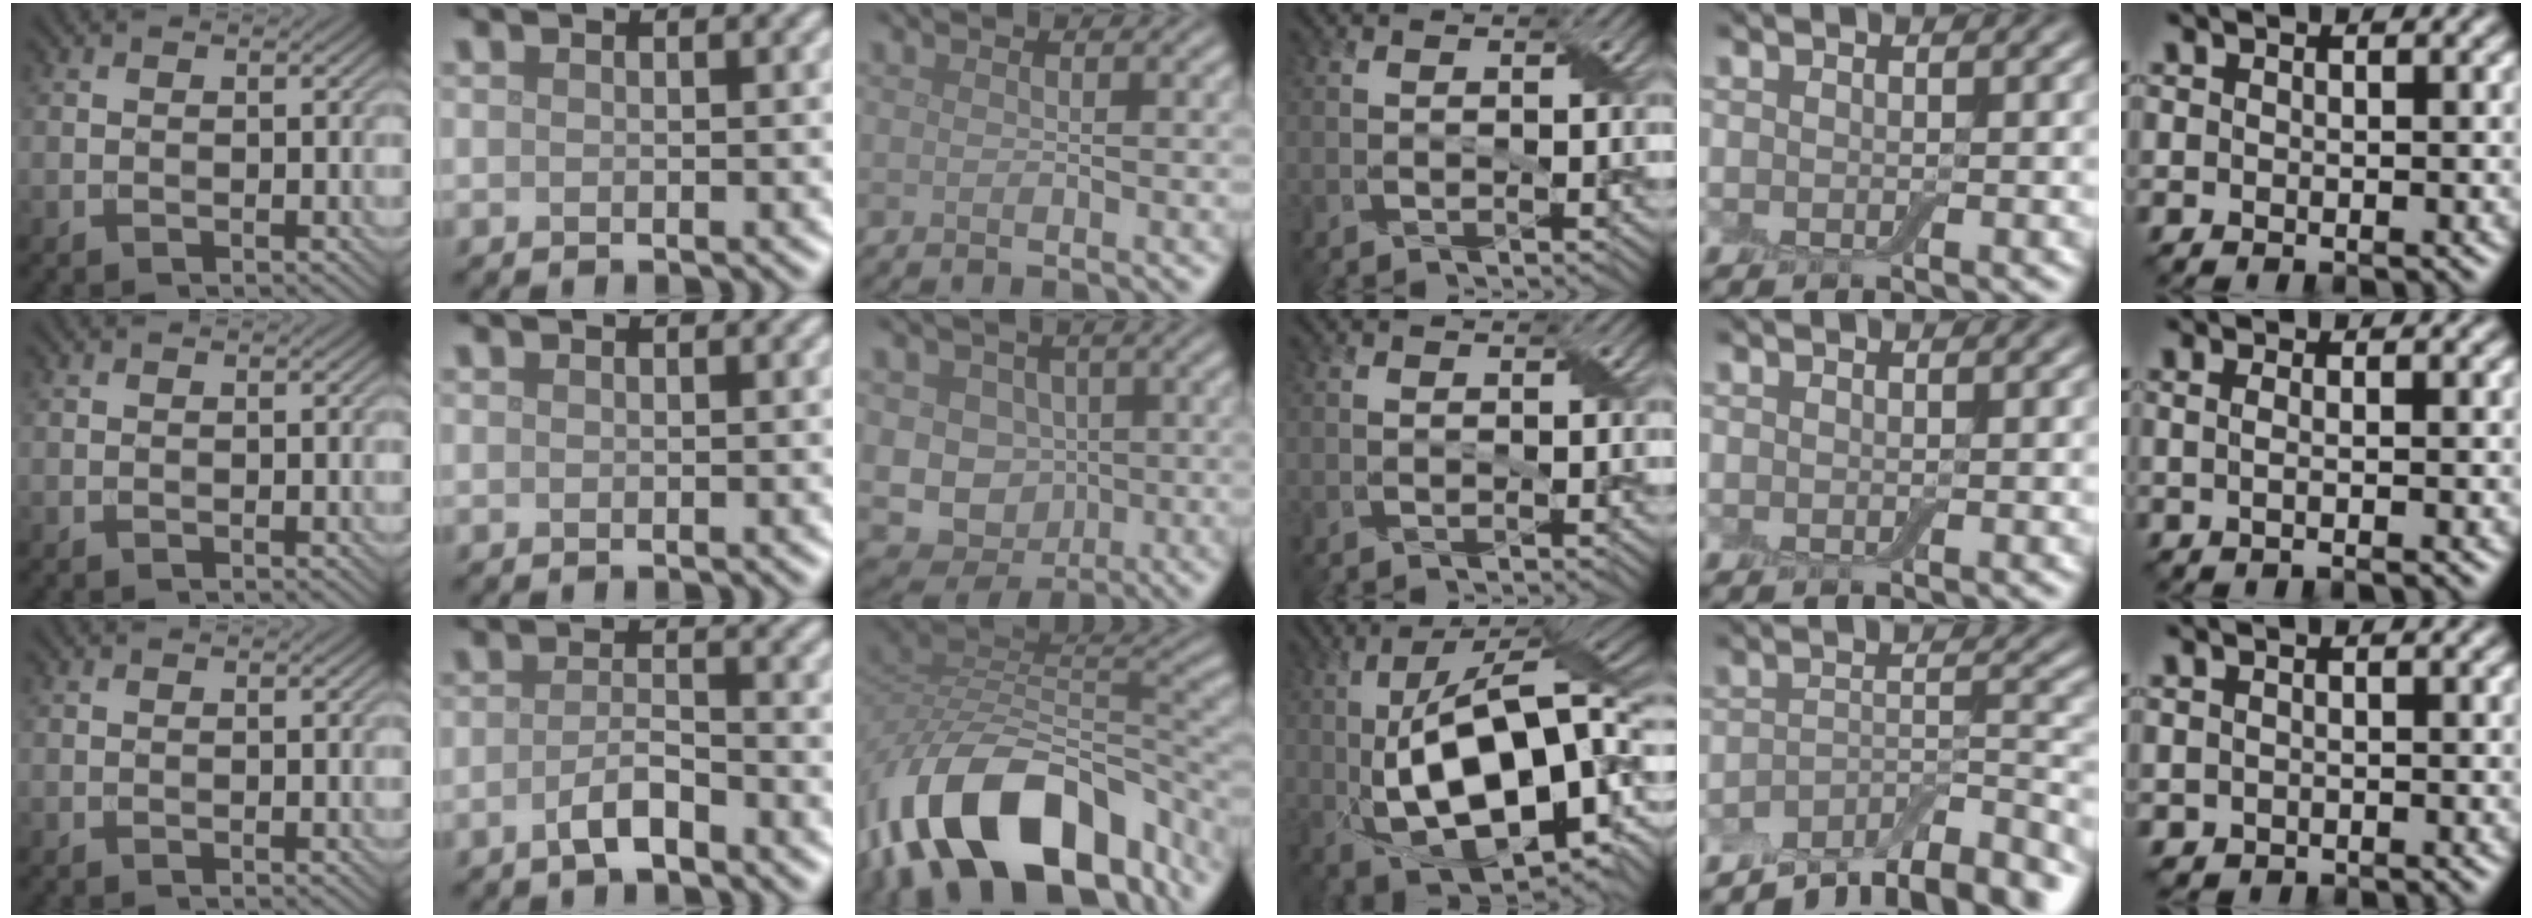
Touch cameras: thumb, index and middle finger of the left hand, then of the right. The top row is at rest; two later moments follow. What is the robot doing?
{"motion": "fold", "object": "cloth"}